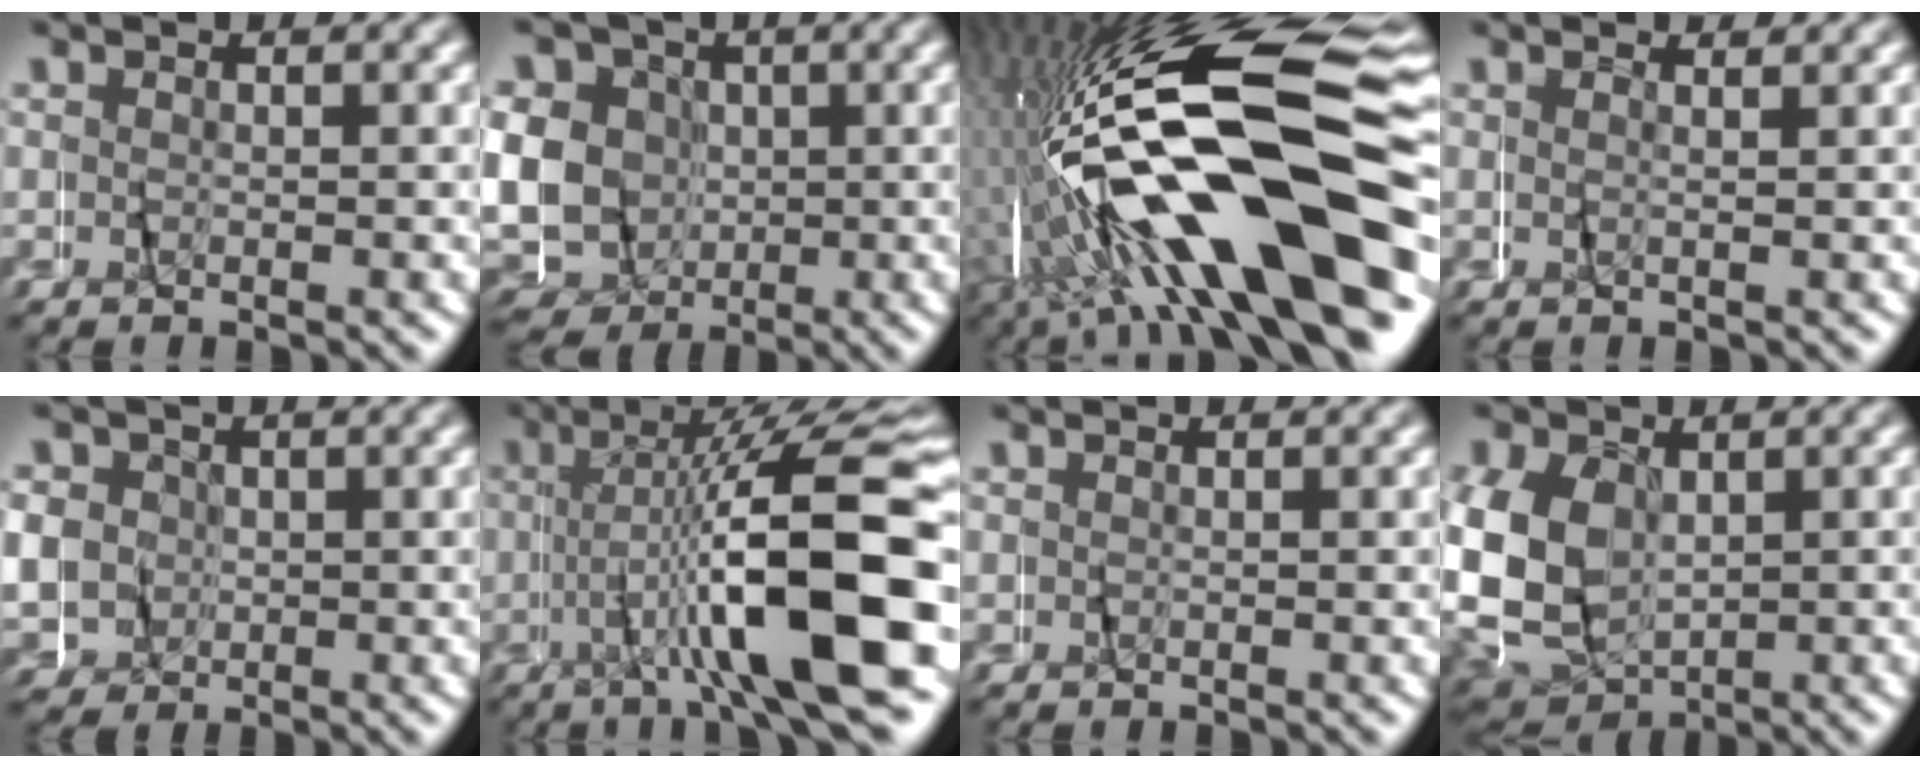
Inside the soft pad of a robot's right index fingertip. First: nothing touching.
{"total": 16.6, "force": [0.7, 15.5, 5.8], "torque": [-0.174, -0.041, 0.007]}
{"total": 22.0, "force": [-1.0, 8.8, 20.2], "torque": [-0.370, -0.004, -0.001]}
{"total": 0.9, "force": [0.1, -0.9, 0.2], "torque": [-0.010, 0.001, 0.002]}
{"total": 6.6, "force": [0.7, 6.2, 1.9], "torque": [-0.058, -0.005, 0.011]}
{"total": 13.7, "force": [-2.1, 3.8, 13.0], "torque": [-0.196, 0.006, -0.021]}
{"total": 0.0}
{"total": 11.8, "force": [-0.4, 10.8, 4.8], "torque": [-0.128, -0.026, -0.005]}